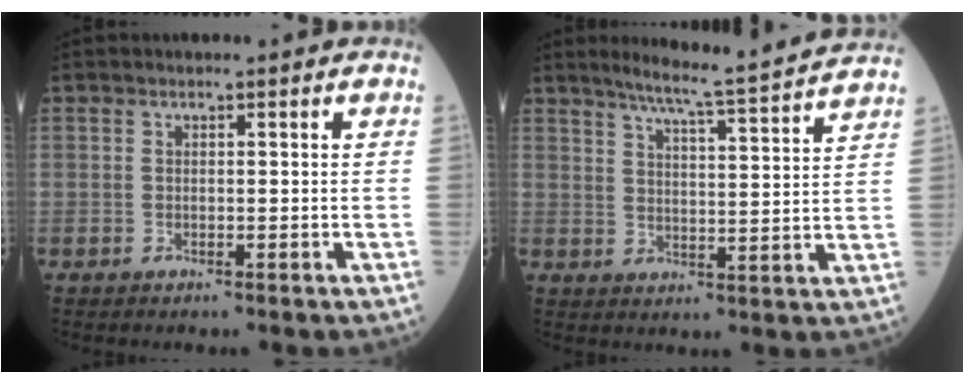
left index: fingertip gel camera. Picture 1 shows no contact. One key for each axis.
{"total": 13.5, "fx": 12.4, "fy": -1.3, "fz": 5.2, "tx": -0.091, "ty": -0.021, "tz": 0.161}